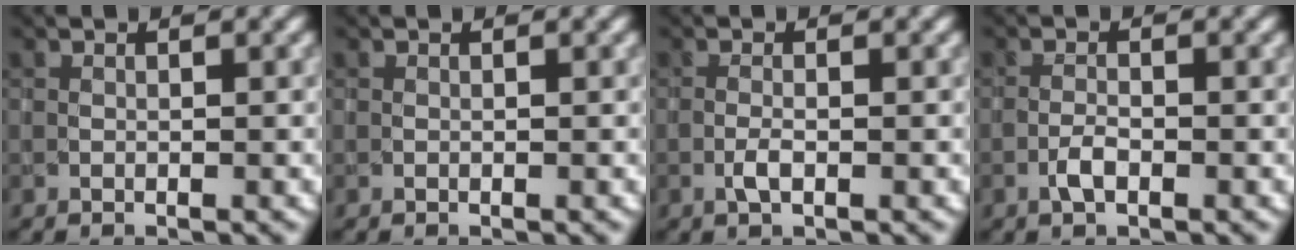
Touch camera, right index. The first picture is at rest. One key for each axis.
{"total": 0.0}
{"total": 1.4, "fx": -0.5, "fy": 0.4, "fz": 1.3, "tx": -0.029, "ty": -0.001, "tz": -0.012}
{"total": 1.6, "fx": -0.8, "fy": 0.6, "fz": 1.3, "tx": -0.028, "ty": 0.001, "tz": -0.018}